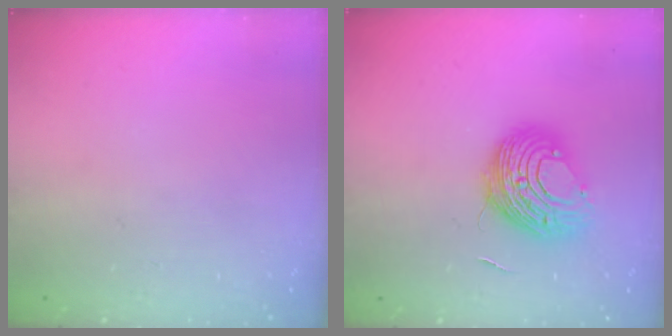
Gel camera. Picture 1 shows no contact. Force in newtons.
{"total": 10.4, "press": 10.4, "slide": 0.2}